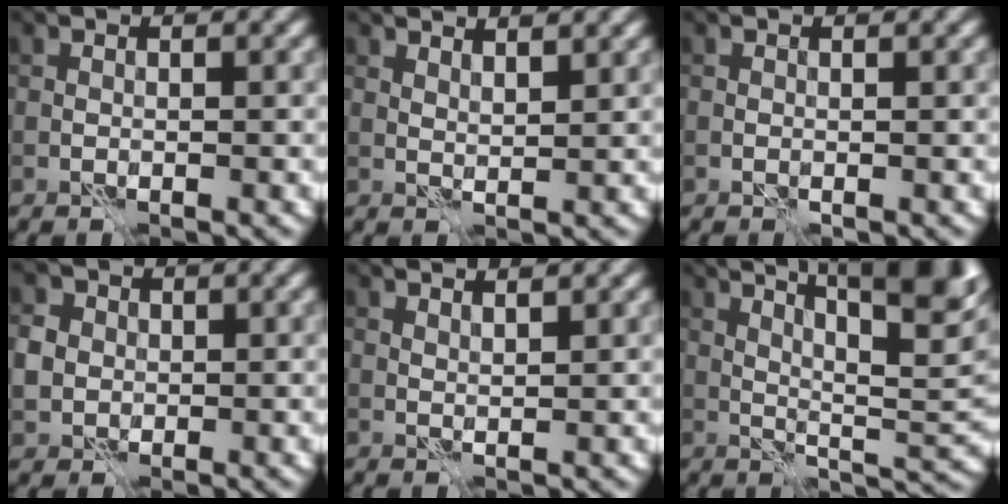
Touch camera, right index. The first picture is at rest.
{"total": 2.9, "force": [2.4, 0.6, 1.5], "torque": [-0.019, 0.002, 0.032]}
{"total": 0.0}
{"total": 4.0, "force": [0.3, 3.6, 1.6], "torque": [-0.034, 0.012, -0.002]}
{"total": 1.7, "force": [1.5, 0.0, 0.8], "torque": [-0.016, -0.001, 0.022]}
{"total": 11.2, "force": [5.8, 3.1, 9.0], "torque": [-0.121, 0.015, 0.070]}